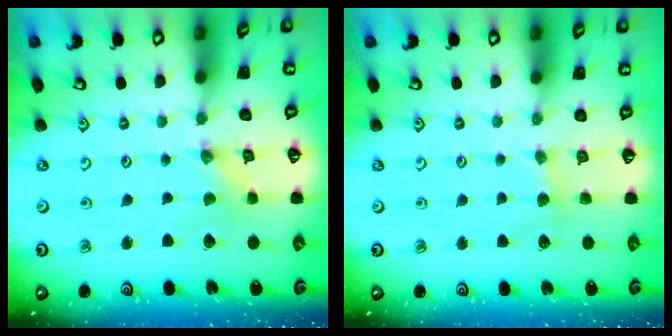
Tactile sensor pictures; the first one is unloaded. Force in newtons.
{"total": 3.8, "press": 3.7, "slide": 0.6}